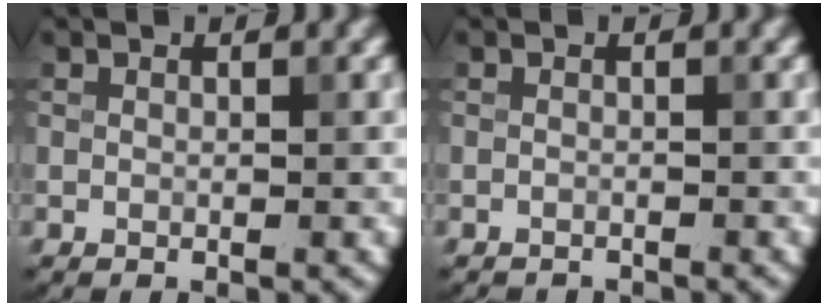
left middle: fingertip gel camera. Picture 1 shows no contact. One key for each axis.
{"total": 1.5, "fx": -1.5, "fy": 0.1, "fz": 0.0, "tx": 0.005, "ty": -0.008, "tz": -0.022}